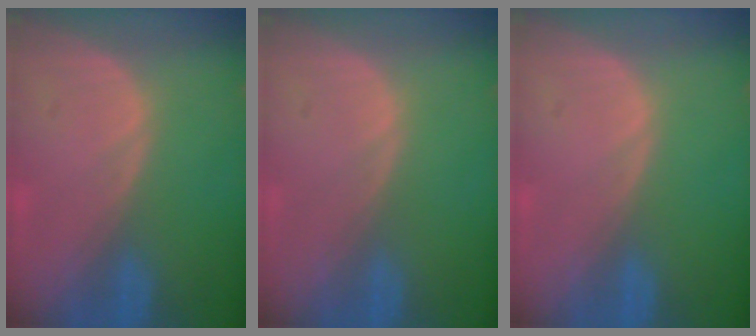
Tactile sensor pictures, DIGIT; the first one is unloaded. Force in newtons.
{"total": 0.0}
{"total": 0.0}